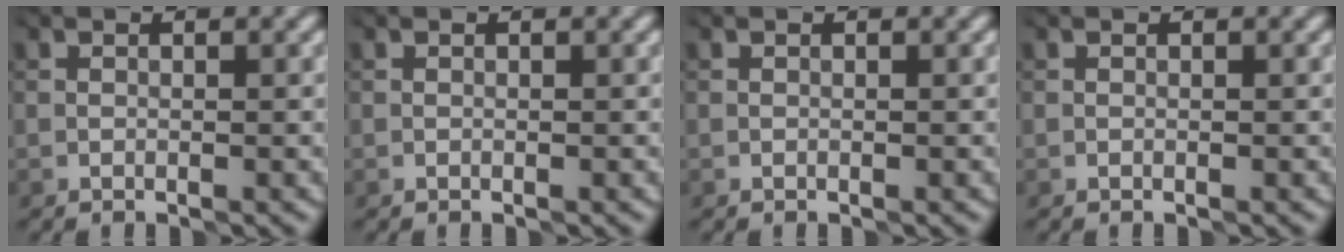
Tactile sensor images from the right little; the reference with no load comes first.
{"total": 0.0}
{"total": 0.0}
{"total": 0.0}